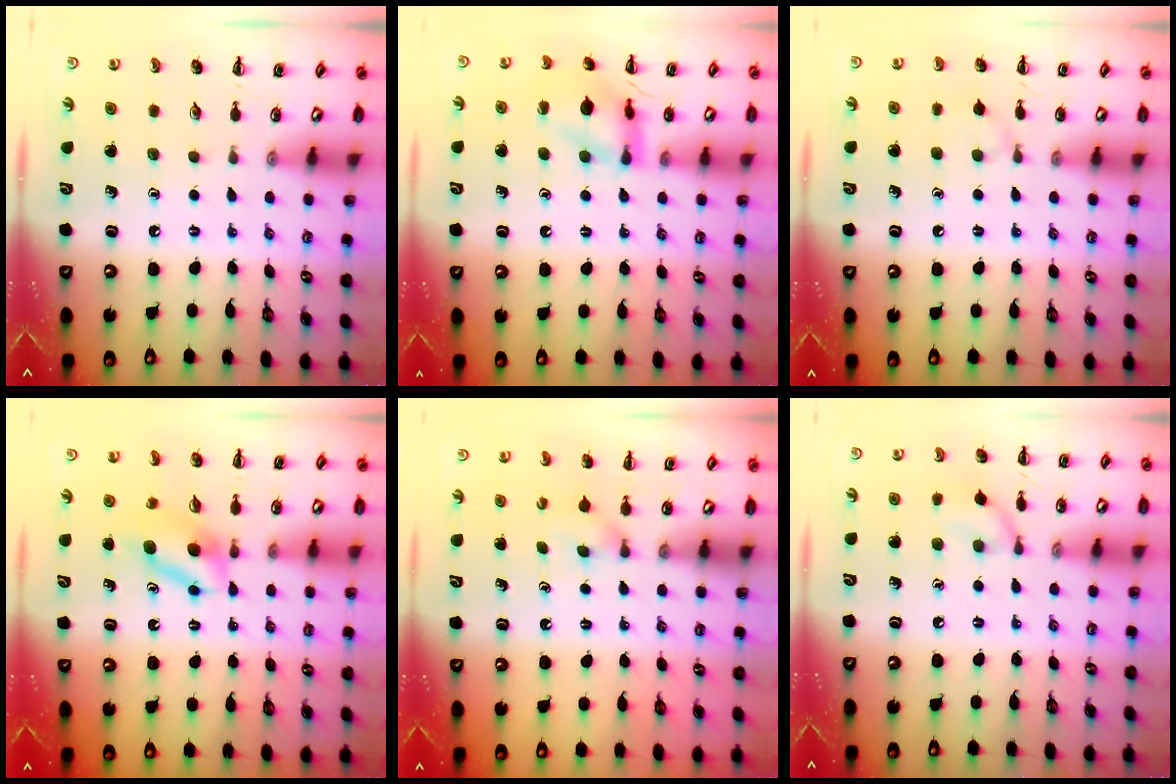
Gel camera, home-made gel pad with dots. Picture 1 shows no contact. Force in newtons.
{"total": 11.5, "press": 11.5, "slide": 0.4}
{"total": 5.6, "press": 5.3, "slide": 1.7}
{"total": 5.3, "press": 5.2, "slide": 1.0}
{"total": 2.4, "press": 2.2, "slide": 1.0}
{"total": 7.1, "press": 7.0, "slide": 1.2}